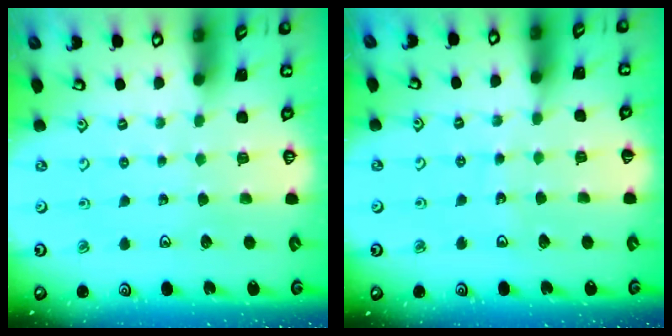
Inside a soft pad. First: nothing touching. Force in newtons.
{"total": 3.8, "press": 3.7, "slide": 0.4}